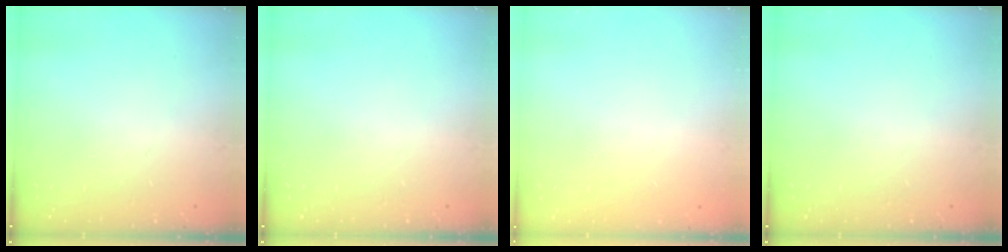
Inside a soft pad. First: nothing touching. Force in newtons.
{"total": 0.0}
{"total": 0.0}
{"total": 0.0}